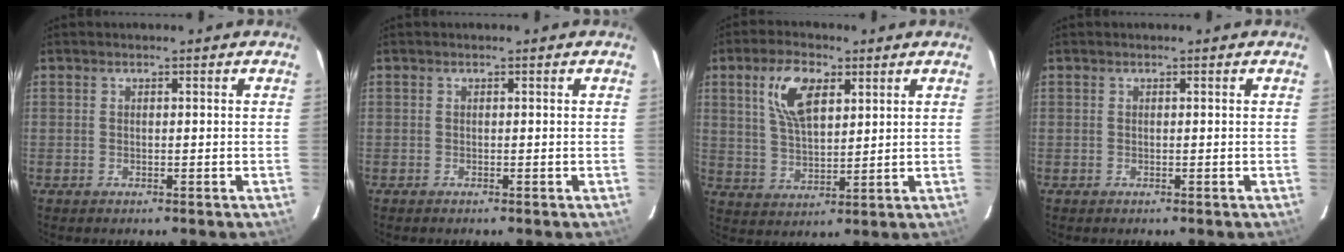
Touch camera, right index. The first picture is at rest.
{"total": 0.0}
{"total": 9.6, "force": [4.1, 4.6, 7.3], "torque": [-0.143, 0.014, 0.081]}
{"total": 0.0}